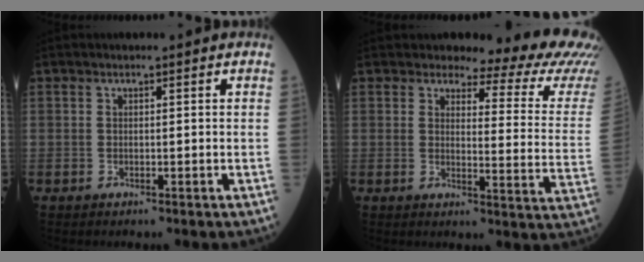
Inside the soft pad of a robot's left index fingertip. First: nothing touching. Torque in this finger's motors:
{"motor_torque": [0.41, -1.56, 0.37, 0.12]}